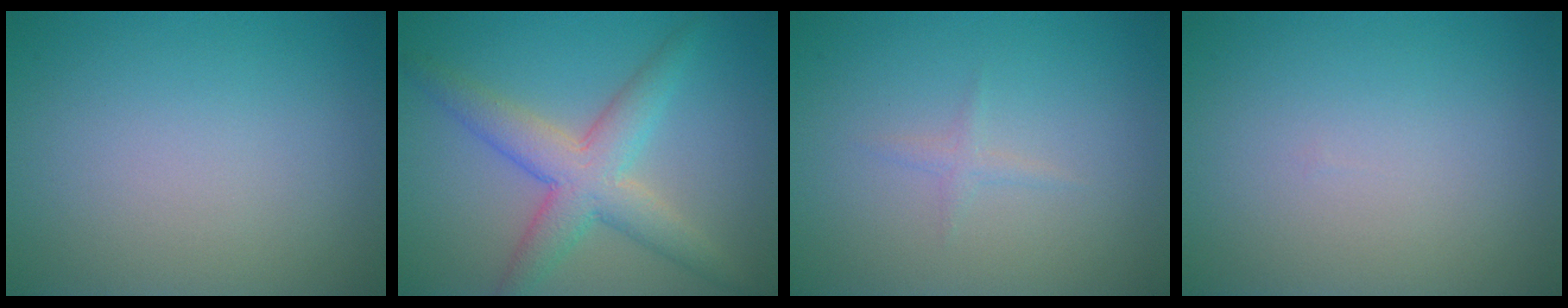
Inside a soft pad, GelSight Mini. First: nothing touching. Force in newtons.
{"total": 5.3, "press": 5.3, "slide": 0.1}
{"total": 0.8, "press": 0.8, "slide": 0.1}
{"total": 0.0}